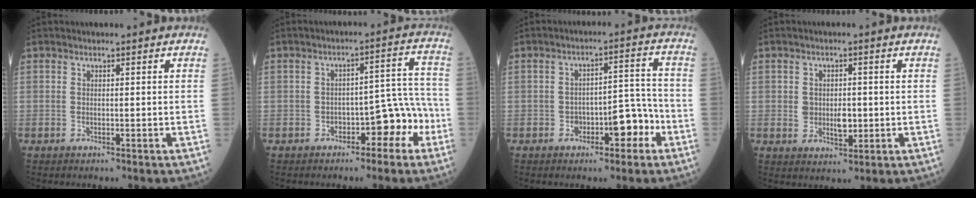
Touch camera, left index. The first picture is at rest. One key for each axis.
{"total": 6.5, "fx": -3.4, "fy": 3.0, "fz": 4.6, "tx": -0.046, "ty": 0.039, "tz": -0.043}
{"total": 6.3, "fx": -3.2, "fy": 2.7, "fz": 4.8, "tx": -0.058, "ty": 0.034, "tz": -0.043}
{"total": 3.6, "fx": -0.2, "fy": 2.4, "fz": 2.7, "tx": -0.033, "ty": 0.000, "tz": 0.004}